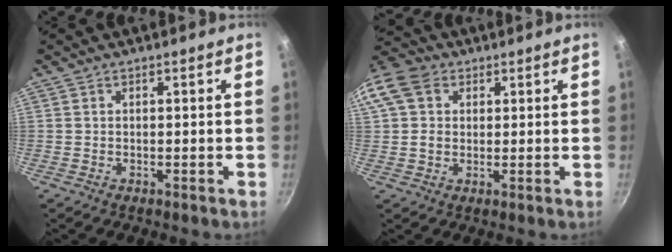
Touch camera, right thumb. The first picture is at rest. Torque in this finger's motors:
{"motor_torque": [0.02, 0.52, 0.41, -0.25, 0.27]}